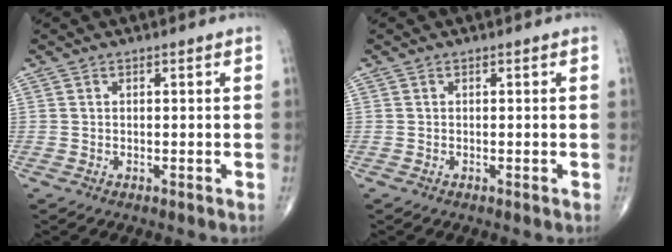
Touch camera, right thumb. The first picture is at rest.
{"total": 0.0}